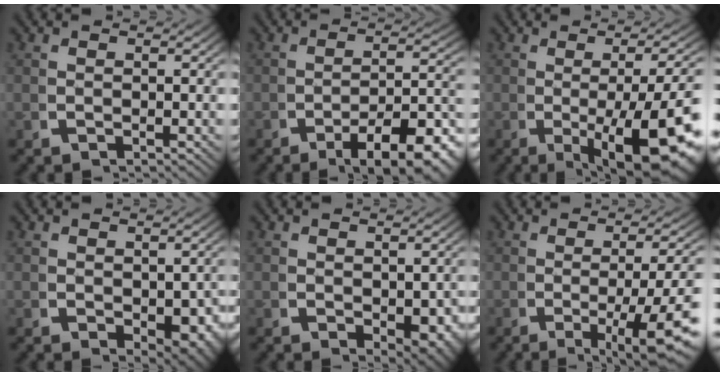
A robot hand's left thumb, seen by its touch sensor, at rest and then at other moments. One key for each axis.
{"total": 8.8, "fx": -4.3, "fy": 3.3, "fz": 7.0, "tx": -0.085, "ty": -0.021, "tz": -0.046}
{"total": 11.3, "fx": -3.0, "fy": 4.9, "fz": 9.7, "tx": -0.147, "ty": -0.036, "tz": -0.022}
{"total": 3.7, "fx": -0.3, "fy": 2.4, "fz": 2.9, "tx": -0.035, "ty": -0.026, "tz": 0.016}
{"total": 3.2, "fx": -0.2, "fy": 2.0, "fz": 2.5, "tx": -0.030, "ty": -0.022, "tz": 0.014}
{"total": 7.9, "fx": -2.5, "fy": 2.6, "fz": 7.0, "tx": -0.102, "ty": -0.015, "tz": -0.025}